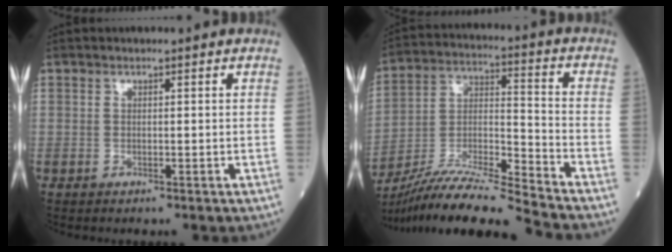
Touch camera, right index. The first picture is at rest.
{"total": 16.8, "force": [-15.2, -1.7, 7.0], "torque": [-0.135, -0.001, -0.275]}